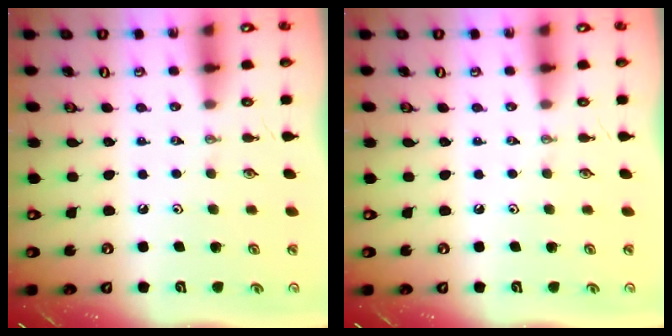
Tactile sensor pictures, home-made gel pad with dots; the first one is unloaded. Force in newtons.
{"total": 0.0}